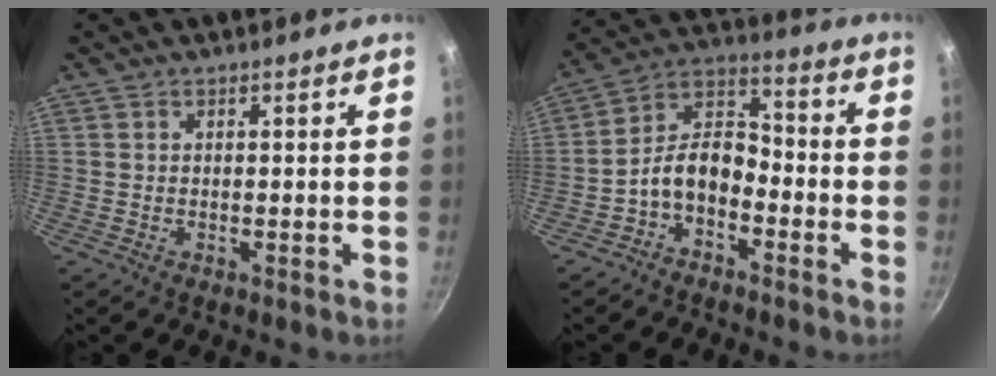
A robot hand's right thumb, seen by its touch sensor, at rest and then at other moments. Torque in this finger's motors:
{"motor_torque": [-0.37, 0.49, 0.98, -0.69, 0.10]}